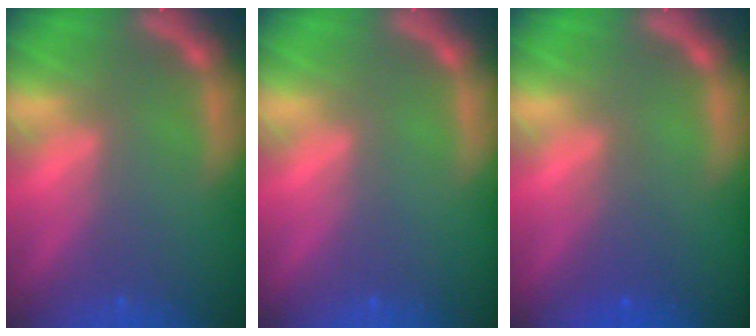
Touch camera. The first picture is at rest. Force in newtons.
{"total": 0.0}
{"total": 2.0}